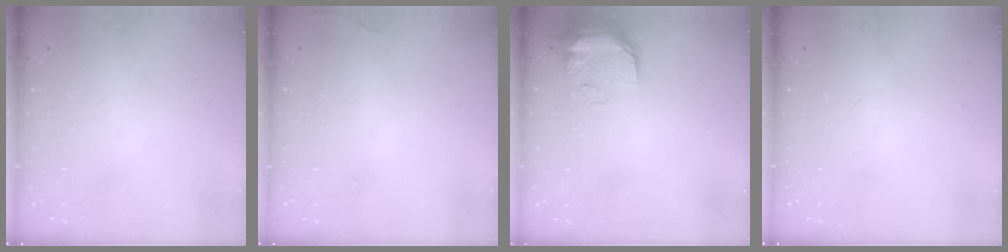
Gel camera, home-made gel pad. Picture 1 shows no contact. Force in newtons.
{"total": 5.8, "press": 3.3, "slide": 4.7}
{"total": 16.9, "press": 11.4, "slide": 12.5}
{"total": 0.0}